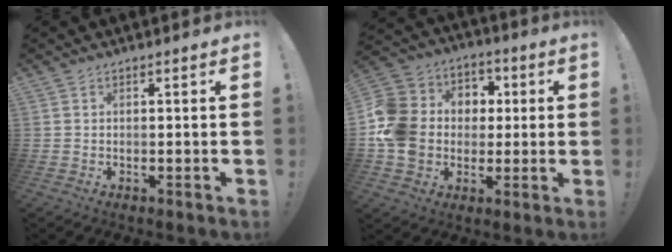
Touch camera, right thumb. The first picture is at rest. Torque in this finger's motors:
{"motor_torque": [1.84, 1.70, 1.26, -0.39, 0.08]}